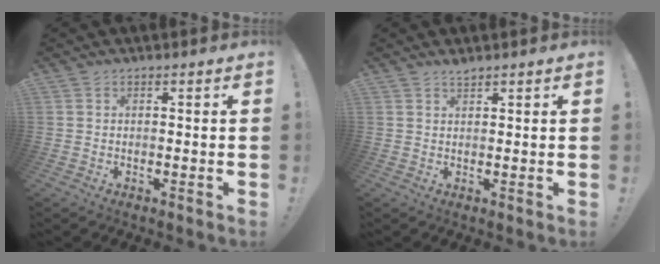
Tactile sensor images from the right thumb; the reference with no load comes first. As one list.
[{"total": 1.6, "force": [1.5, 0.1, 0.5], "torque": [-0.005, -0.008, 0.027]}]